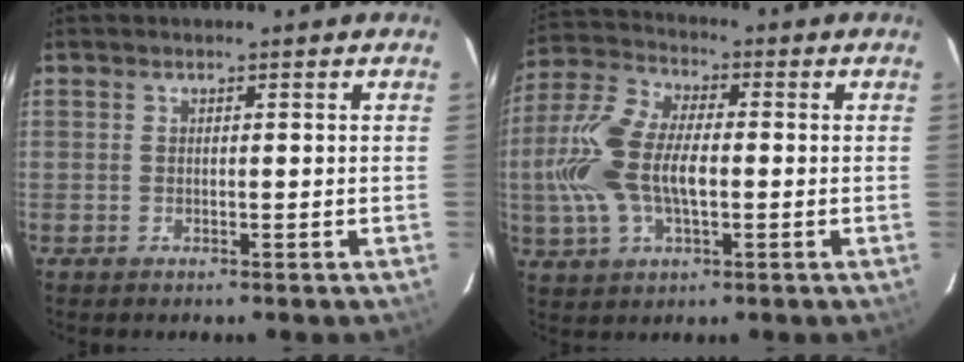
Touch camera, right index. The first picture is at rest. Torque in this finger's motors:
{"motor_torque": [0.48, -0.16, 0.54, 0.21]}